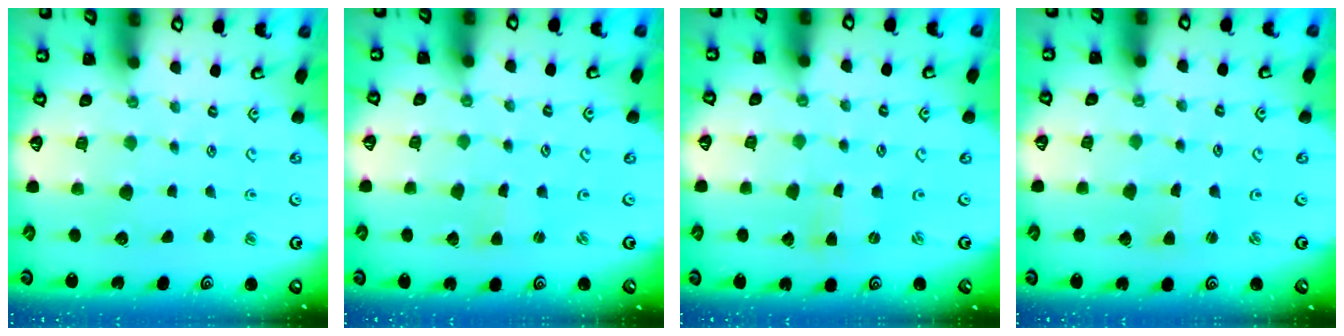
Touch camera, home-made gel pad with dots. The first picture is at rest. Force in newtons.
{"total": 0.7, "press": 0.7, "slide": 0.1}
{"total": 0.0}
{"total": 0.9, "press": 0.8, "slide": 0.1}